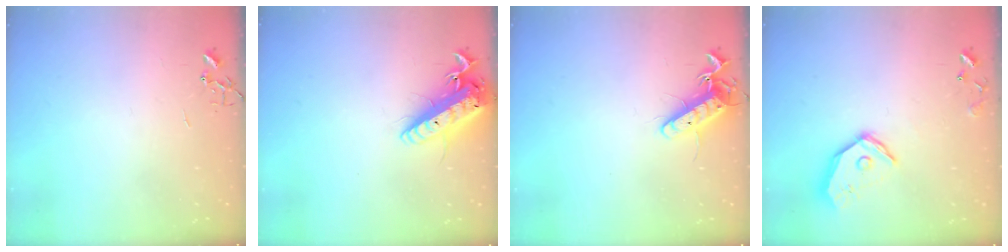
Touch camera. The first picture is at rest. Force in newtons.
{"total": 17.0, "press": 16.7, "slide": 3.3}
{"total": 12.1, "press": 12.1, "slide": 0.9}
{"total": 14.1, "press": 13.9, "slide": 2.0}